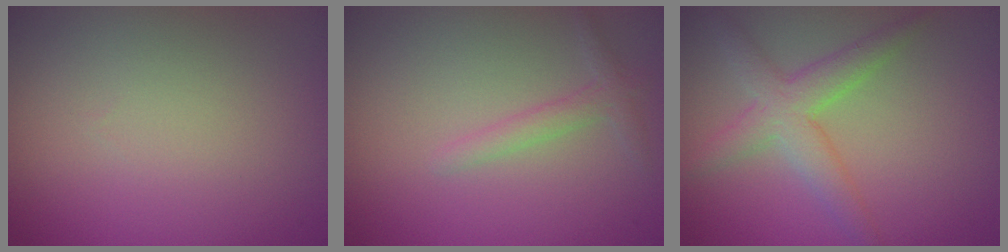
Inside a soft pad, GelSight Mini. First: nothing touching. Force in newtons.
{"total": 1.5, "press": 1.5, "slide": 0.1}
{"total": 3.8, "press": 3.8, "slide": 0.1}